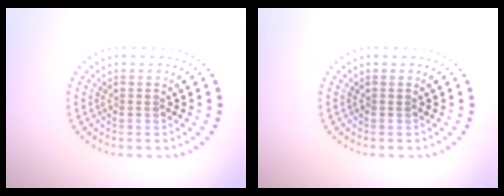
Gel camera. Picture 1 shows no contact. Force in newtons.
{"total": 0.0}